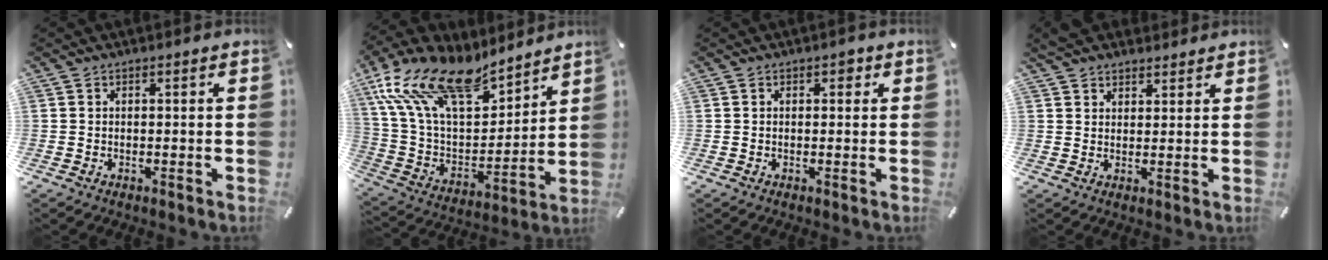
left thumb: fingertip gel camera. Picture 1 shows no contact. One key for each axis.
{"total": 21.6, "fx": 15.2, "fy": 10.4, "fz": 11.3, "tx": -0.250, "ty": -0.106, "tz": 0.273}
{"total": 1.6, "fx": 0.4, "fy": 1.1, "fz": 1.1, "tx": -0.017, "ty": 0.004, "tz": 0.004}
{"total": 4.0, "fx": 3.2, "fy": 2.3, "fz": 0.3, "tx": -0.007, "ty": -0.010, "tz": 0.060}